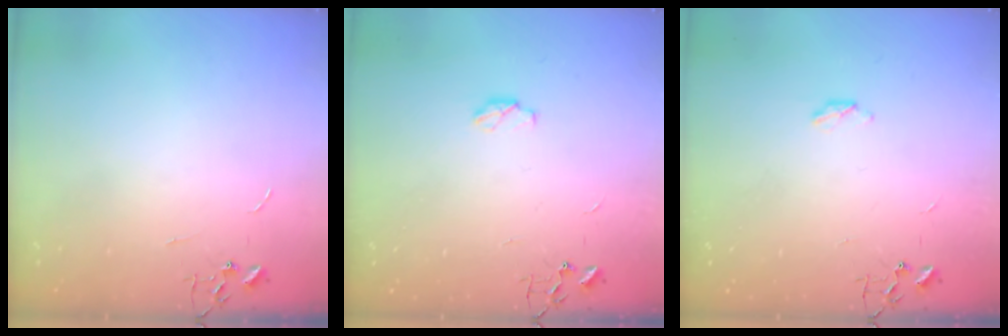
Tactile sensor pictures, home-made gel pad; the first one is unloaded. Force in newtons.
{"total": 4.0, "press": 3.9, "slide": 0.6}
{"total": 2.8, "press": 2.8, "slide": 0.5}